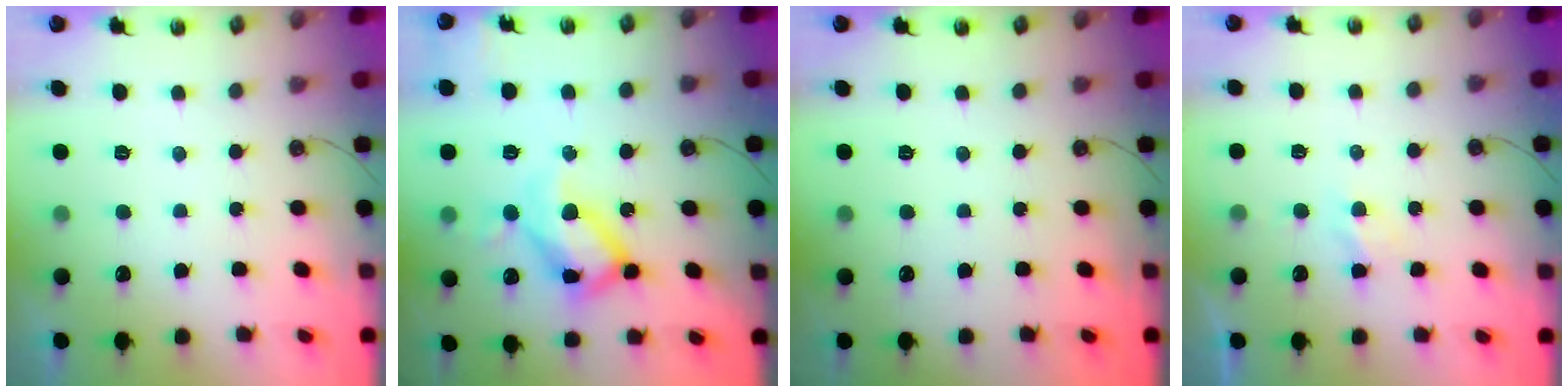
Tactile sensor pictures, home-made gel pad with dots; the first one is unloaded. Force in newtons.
{"total": 17.7, "press": 17.6, "slide": 1.6}
{"total": 0.0}
{"total": 2.8, "press": 2.8, "slide": 0.2}